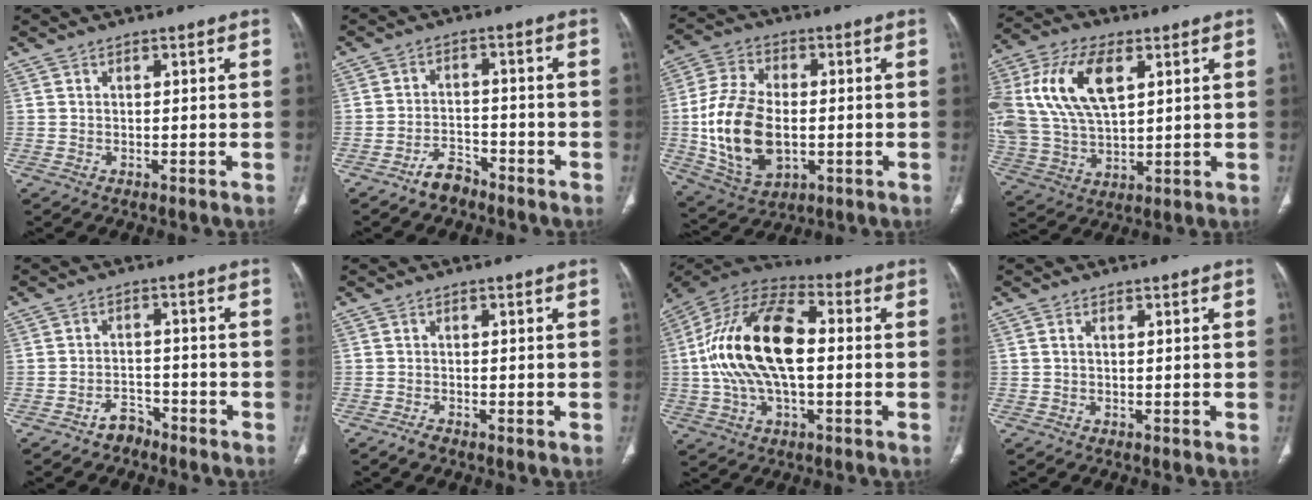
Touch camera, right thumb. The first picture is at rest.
{"total": 4.4, "force": [-3.7, 2.1, 1.4], "torque": [-0.020, 0.026, -0.064]}
{"total": 17.1, "force": [-1.8, 10.3, 13.5], "torque": [-0.258, 0.002, -0.020]}
{"total": 20.8, "force": [6.2, 11.5, 16.3], "torque": [-0.351, 0.003, 0.115]}
{"total": 3.5, "force": [-2.8, 2.0, 0.6], "torque": [-0.005, 0.024, -0.045]}
{"total": 1.6, "force": [-1.2, 0.5, 0.9], "torque": [-0.021, 0.002, -0.024]}
{"total": 21.1, "force": [0.2, 10.6, 18.2], "torque": [-0.358, 0.027, -0.002]}
{"total": 0.6, "force": [0.0, 0.2, 0.5], "torque": [-0.015, 0.000, -0.001]}